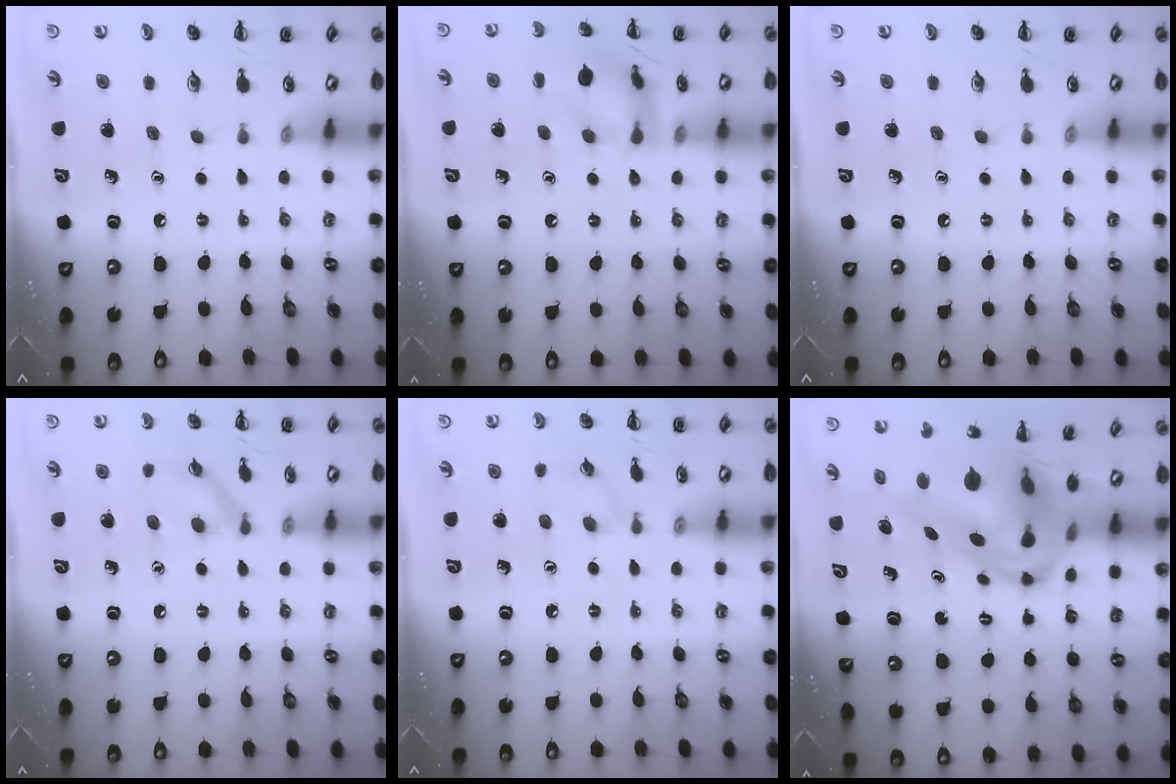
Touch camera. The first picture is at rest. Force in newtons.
{"total": 12.3, "press": 12.2, "slide": 0.9}
{"total": 0.0}
{"total": 7.8, "press": 7.8, "slide": 0.8}
{"total": 3.8, "press": 3.6, "slide": 0.9}
{"total": 10.8, "press": 10.3, "slide": 3.2}